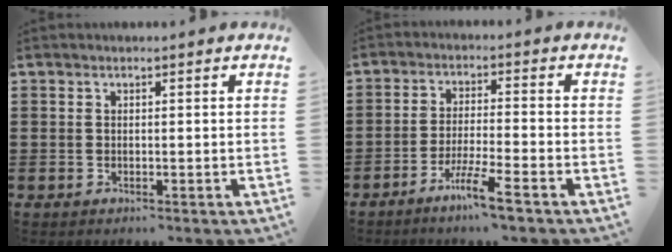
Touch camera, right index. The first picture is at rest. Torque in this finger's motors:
{"motor_torque": [1.05, -0.25, 0.40, 0.08]}